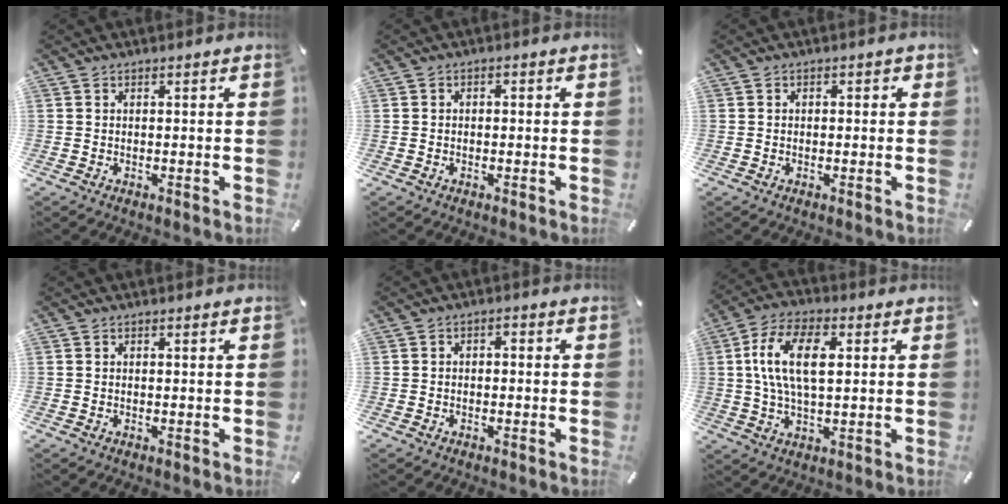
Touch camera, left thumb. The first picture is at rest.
{"total": 0.8, "force": [-0.4, 0.6, 0.3], "torque": [-0.006, 0.002, -0.009]}
{"total": 0.9, "force": [-0.3, 0.9, 0.3], "torque": [-0.006, 0.005, -0.007]}
{"total": 0.0}
{"total": 1.5, "force": [-0.9, 1.0, 0.7], "torque": [-0.014, 0.008, -0.021]}
{"total": 12.5, "force": [2.5, 6.4, 10.4], "torque": [-0.217, 0.006, 0.041]}